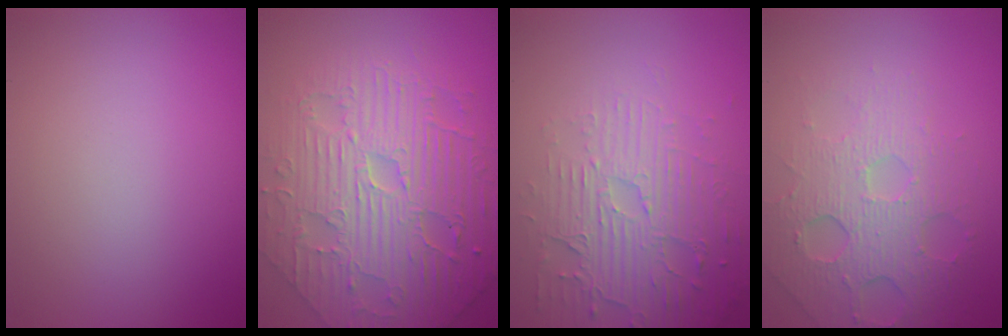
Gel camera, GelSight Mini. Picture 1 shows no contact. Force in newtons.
{"total": 8.2, "press": 6.6, "slide": 4.8}
{"total": 4.3, "press": 3.7, "slide": 2.1}
{"total": 4.7, "press": 4.0, "slide": 2.5}